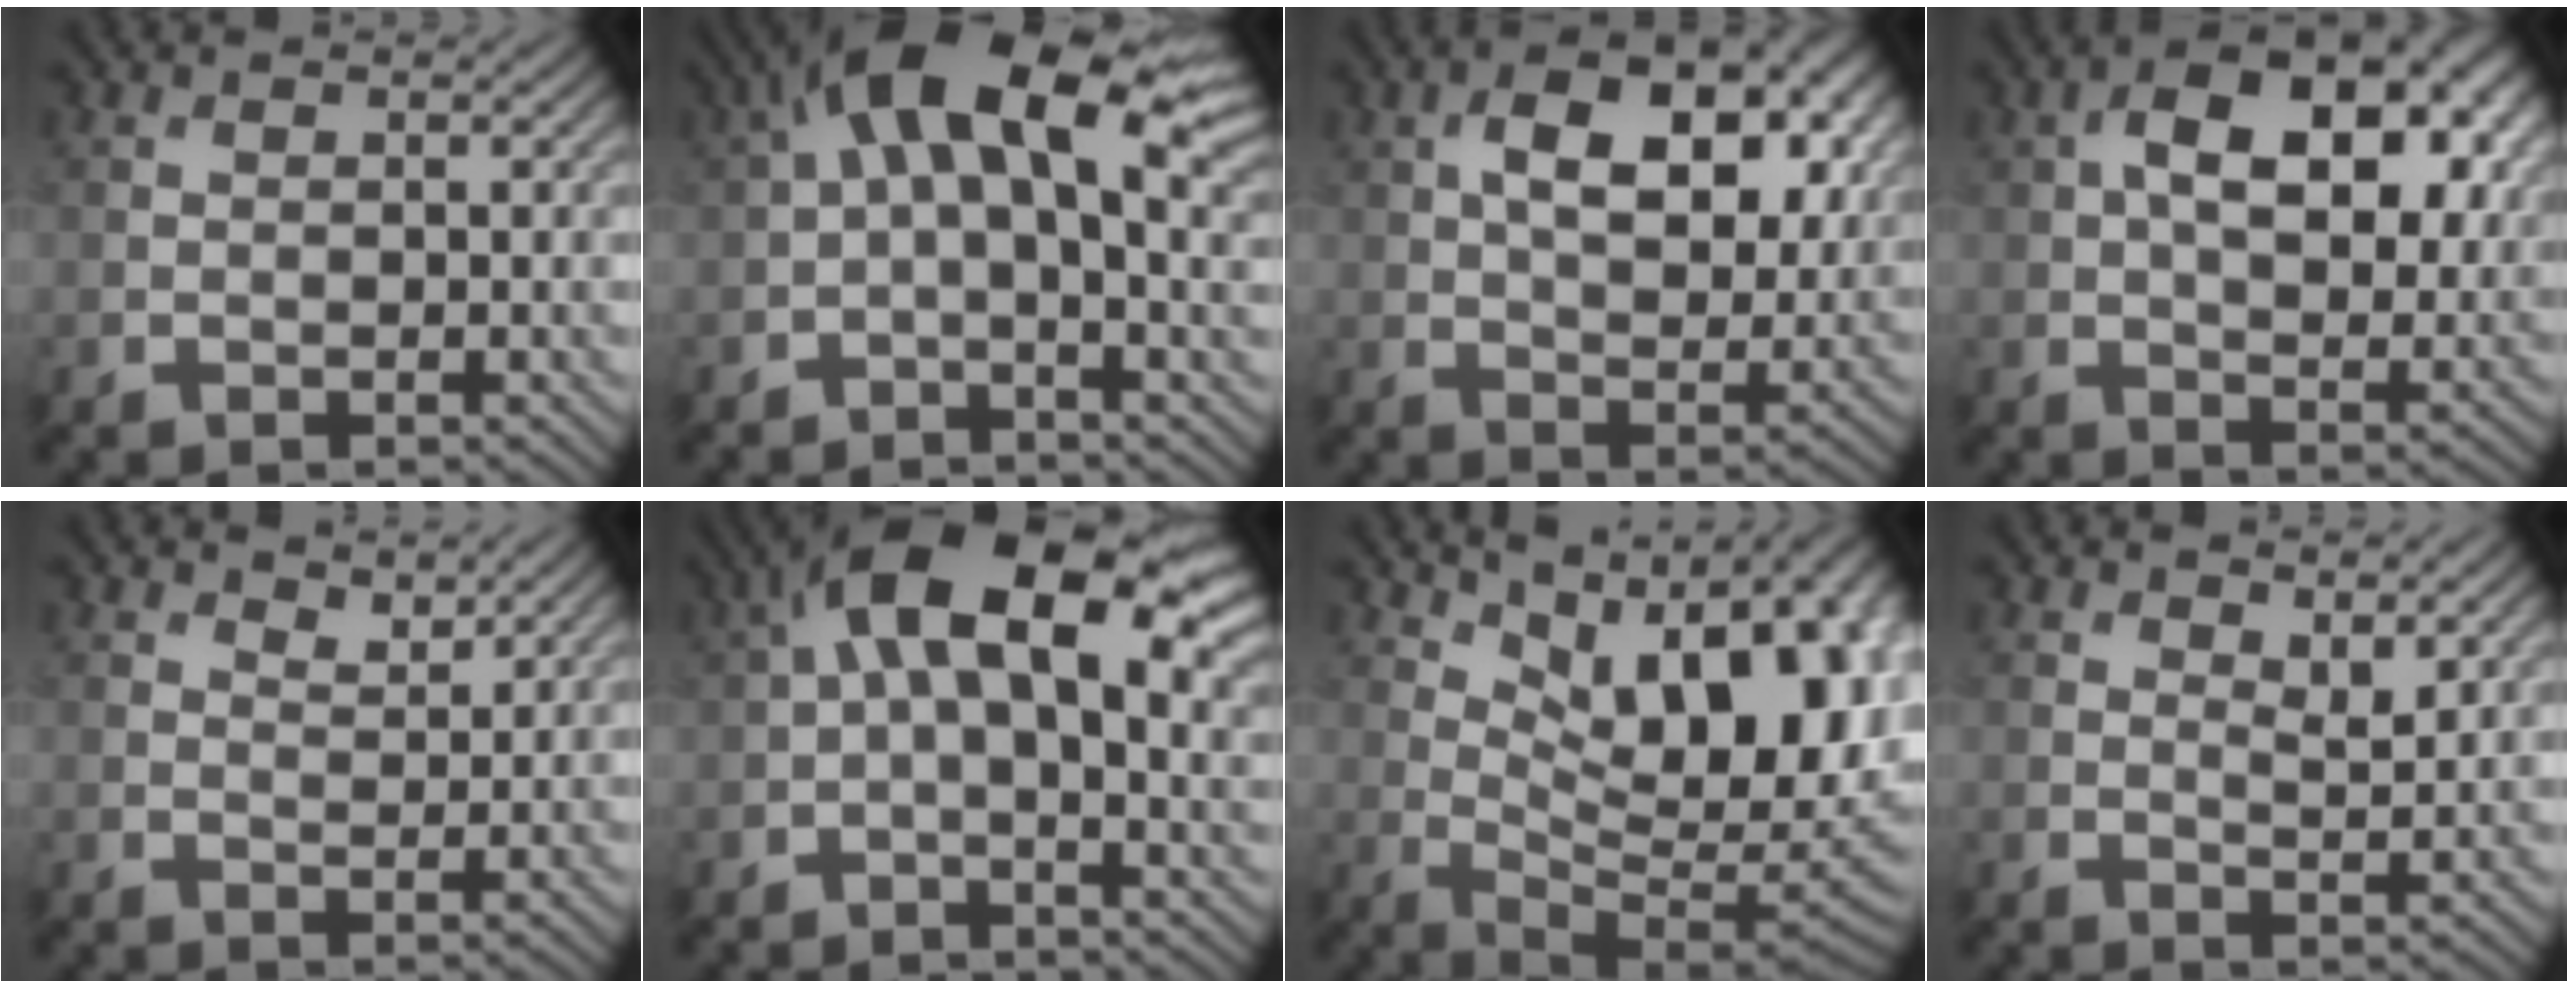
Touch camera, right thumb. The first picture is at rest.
{"total": 13.6, "force": [3.9, 5.7, 11.7], "torque": [-0.206, 0.015, 0.063]}
{"total": 11.8, "force": [3.4, 6.5, 9.2], "torque": [-0.144, 0.000, 0.058]}
{"total": 13.2, "force": [3.4, 7.4, 10.4], "torque": [-0.153, 0.008, 0.048]}
{"total": 2.1, "force": [1.9, 0.7, 0.7], "torque": [-0.013, -0.005, 0.041]}
{"total": 15.0, "force": [3.9, 6.9, 12.7], "torque": [-0.213, 0.017, 0.058]}
{"total": 18.1, "force": [6.7, 8.6, 14.5], "torque": [-0.204, 0.041, 0.110]}
{"total": 2.7, "force": [1.8, 0.8, 1.8], "torque": [-0.032, -0.009, 0.037]}